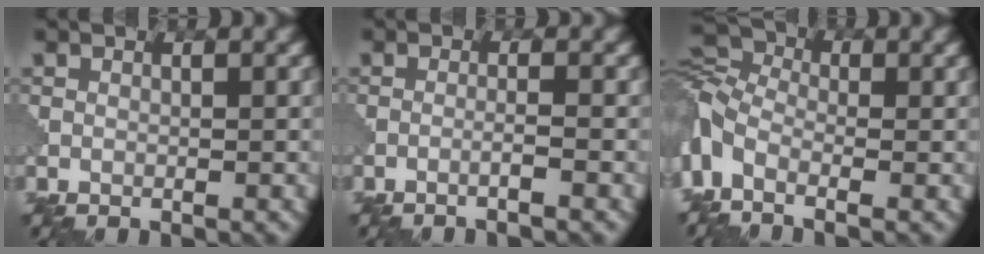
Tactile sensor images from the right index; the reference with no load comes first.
{"total": 1.3, "force": [-1.2, -0.2, 0.5], "torque": [-0.004, 0.005, -0.030]}
{"total": 5.4, "force": [-2.3, 3.0, 3.8], "torque": [-0.115, -0.006, -0.061]}